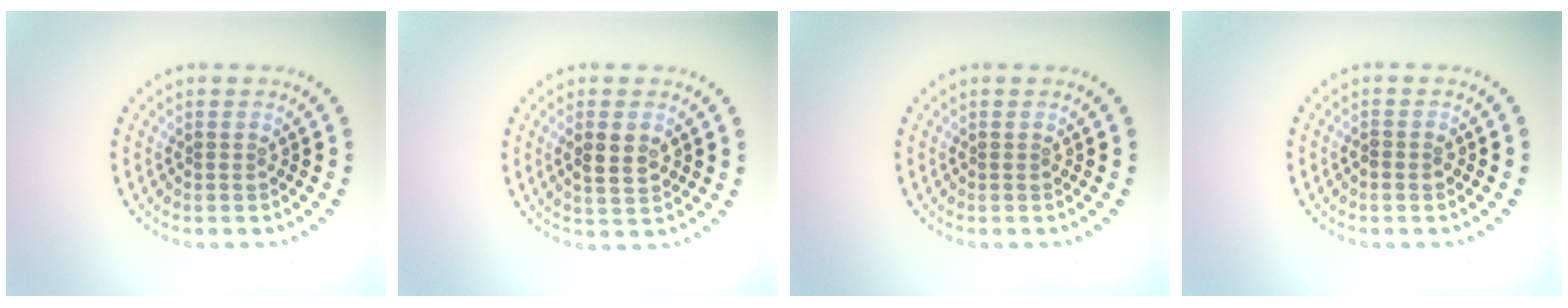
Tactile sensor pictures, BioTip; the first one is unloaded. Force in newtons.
{"total": 2.6, "press": 2.5, "slide": 0.6}
{"total": 0.0}
{"total": 0.8, "press": 0.7, "slide": 0.2}